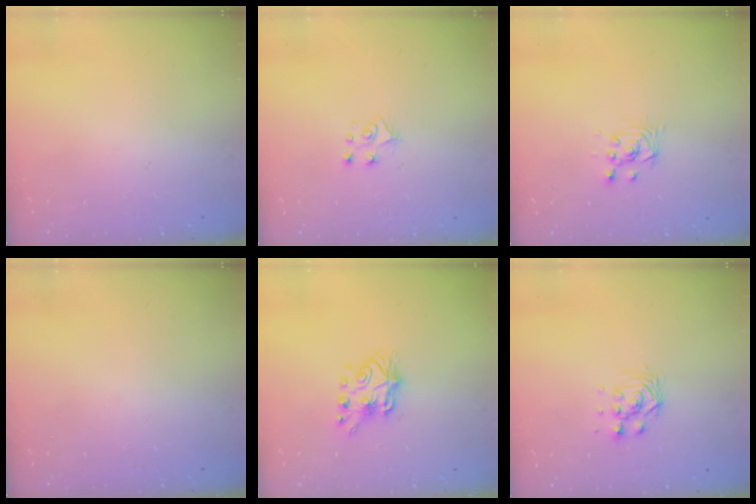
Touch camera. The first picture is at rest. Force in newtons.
{"total": 5.6, "press": 5.6, "slide": 0.4}
{"total": 2.6, "press": 2.6, "slide": 0.1}
{"total": 0.0}
{"total": 6.9, "press": 6.9, "slide": 0.3}
{"total": 4.2, "press": 4.2, "slide": 0.3}